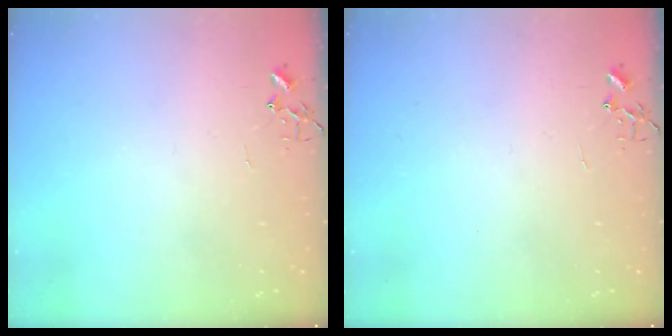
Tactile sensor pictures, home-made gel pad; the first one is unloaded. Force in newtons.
{"total": 0.0}